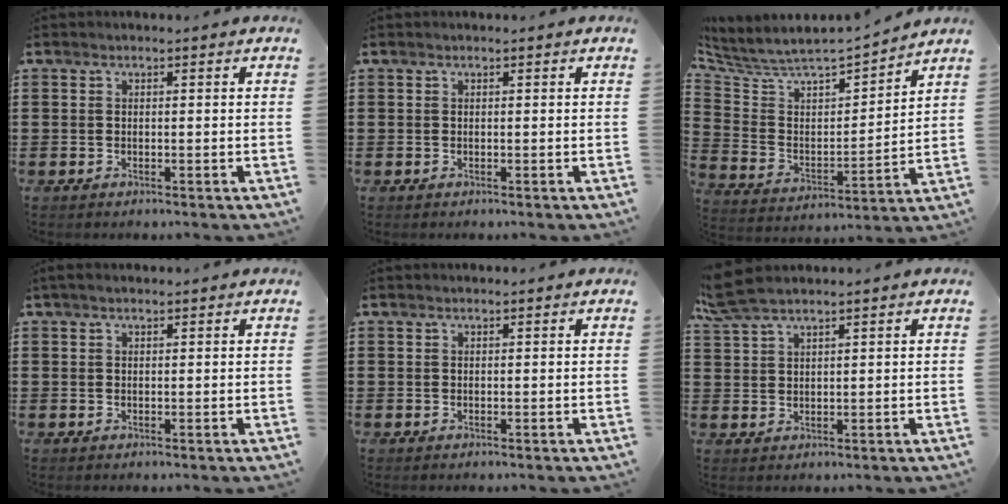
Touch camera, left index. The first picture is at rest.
{"total": 0.0}
{"total": 4.9, "force": [4.5, 1.4, 1.2], "torque": [-0.054, -0.043, 0.069]}
{"total": 1.0, "force": [0.6, 0.2, 0.7], "torque": [-0.014, 0.002, 0.012]}
{"total": 0.0}
{"total": 4.5, "force": [3.6, 0.8, 2.5], "torque": [-0.060, 0.000, 0.068]}